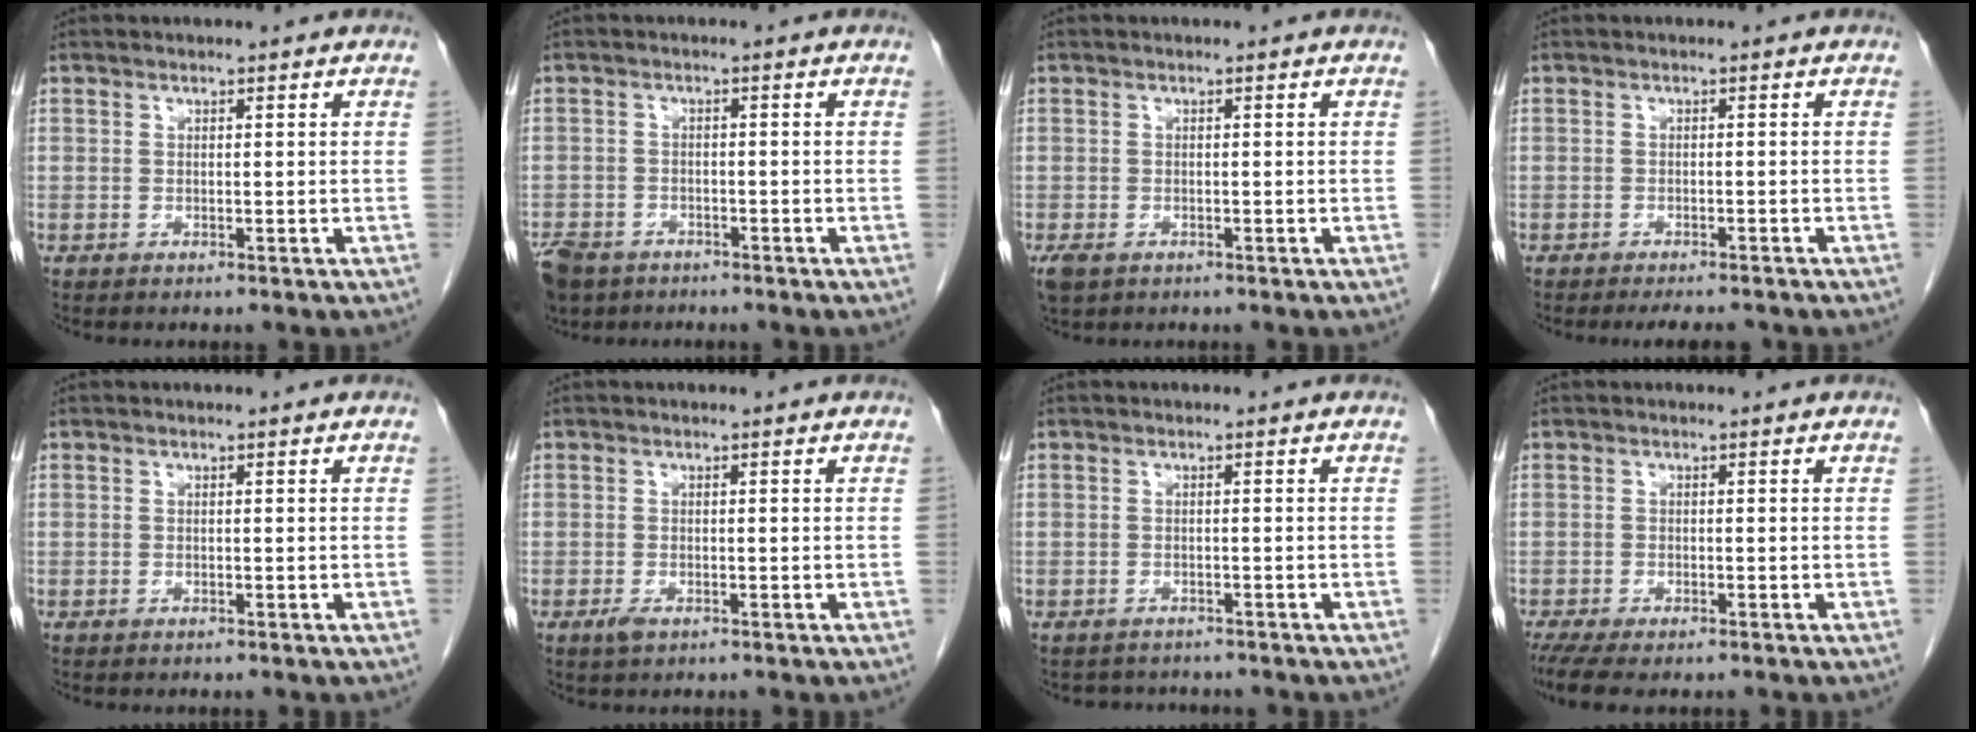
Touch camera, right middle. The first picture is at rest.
{"total": 8.9, "force": [-6.2, 5.5, 3.3], "torque": [-0.085, -0.007, -0.104]}
{"total": 2.5, "force": [-1.4, 1.5, 1.4], "torque": [-0.035, -0.005, -0.018]}
{"total": 4.3, "force": [-3.9, 0.8, 1.7], "torque": [-0.021, -0.007, -0.052]}
{"total": 0.0}
{"total": 1.4, "force": [-0.7, 0.6, 1.0], "torque": [-0.020, -0.001, -0.009]}
{"total": 2.9, "force": [-2.7, 1.1, 0.0], "torque": [-0.003, -0.003, -0.038]}
{"total": 6.1, "force": [-4.6, 1.8, 3.6], "torque": [-0.065, -0.016, -0.075]}